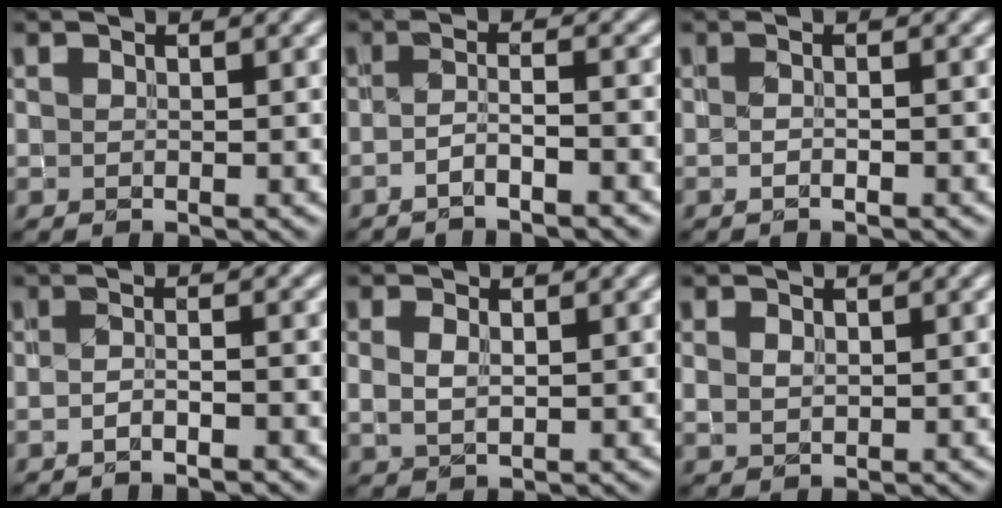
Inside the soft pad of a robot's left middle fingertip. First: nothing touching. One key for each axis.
{"total": 2.2, "fx": -1.5, "fy": 0.2, "fz": 1.6, "tx": -0.026, "ty": 0.000, "tz": -0.036}
{"total": 0.8, "fx": -0.5, "fy": 0.2, "fz": 0.6, "tx": -0.013, "ty": -0.008, "tz": -0.009}
{"total": 1.6, "fx": -1.2, "fy": 0.2, "fz": 1.1, "tx": -0.014, "ty": -0.007, "tz": -0.027}
{"total": 1.9, "fx": 0.3, "fy": 1.2, "fz": 1.4, "tx": -0.032, "ty": -0.002, "tz": 0.009}
{"total": 1.2, "fx": 0.3, "fy": 0.9, "fz": 0.8, "tx": -0.019, "ty": -0.001, "tz": 0.009}